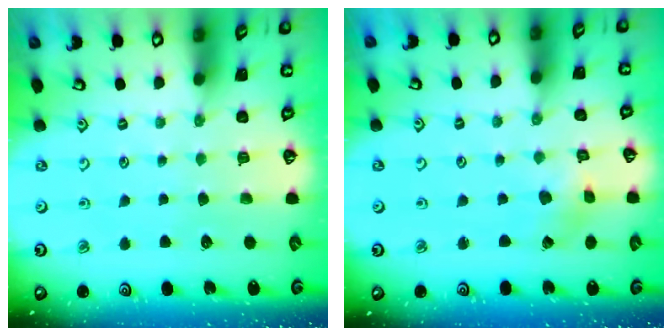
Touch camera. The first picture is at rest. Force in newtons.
{"total": 1.5, "press": 1.5, "slide": 0.3}